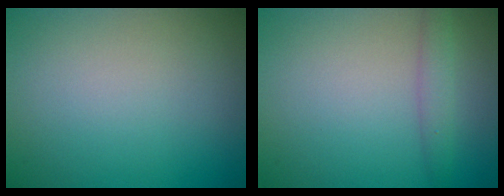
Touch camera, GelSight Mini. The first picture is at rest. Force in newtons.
{"total": 1.7, "press": 1.7, "slide": 0.2}